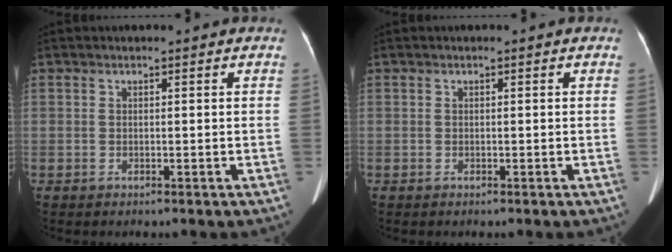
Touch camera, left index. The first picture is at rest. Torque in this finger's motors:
{"motor_torque": [0.14, 0.17, 0.00, 0.01]}